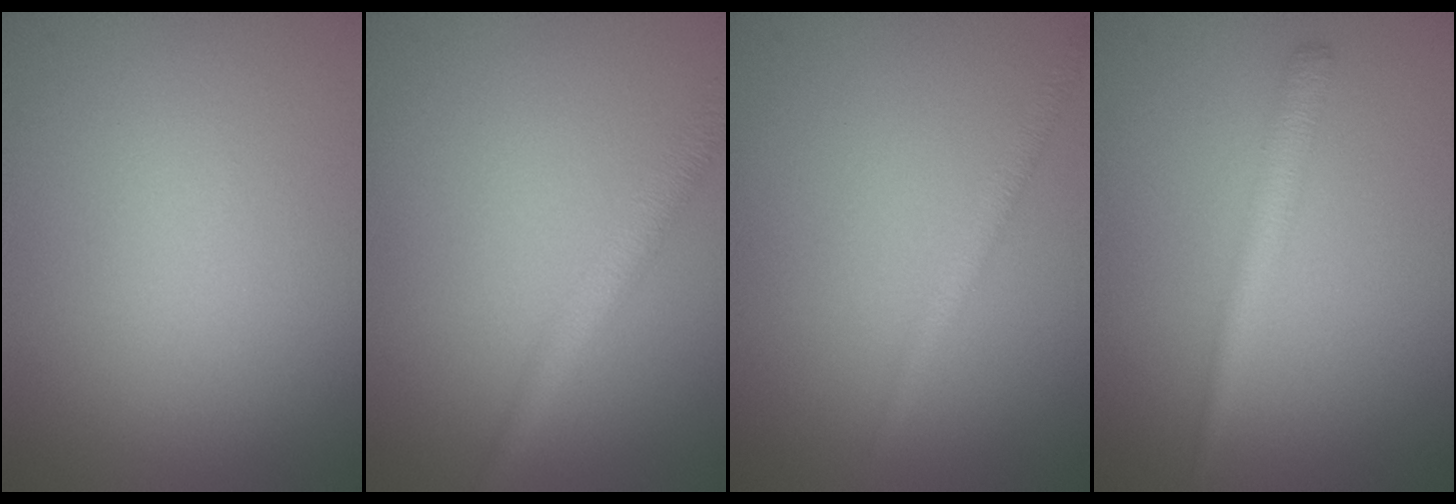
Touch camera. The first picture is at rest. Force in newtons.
{"total": 2.9, "press": 2.9, "slide": 0.2}
{"total": 1.5, "press": 1.5, "slide": 0.1}
{"total": 2.2, "press": 2.2, "slide": 0.2}